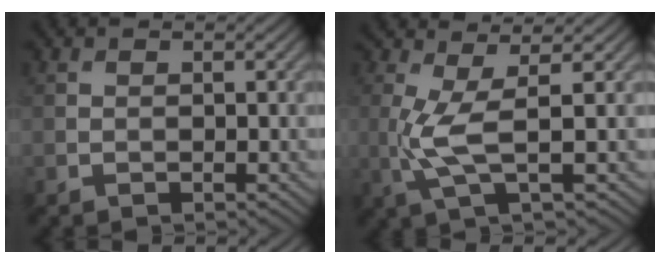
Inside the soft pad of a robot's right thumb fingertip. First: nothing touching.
{"total": 4.6, "force": [0.2, 0.5, 4.6], "torque": [-0.118, 0.007, 0.006]}